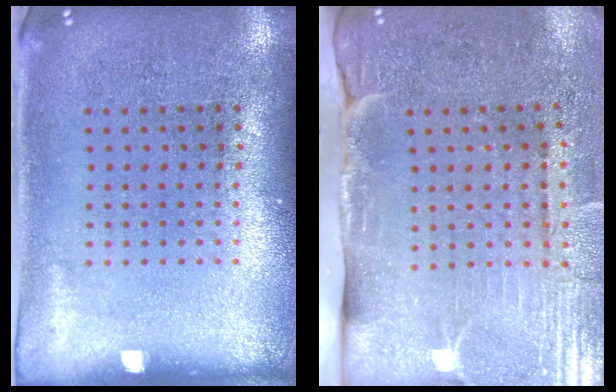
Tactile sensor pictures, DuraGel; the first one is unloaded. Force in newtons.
{"total": 4.5, "press": 3.8, "slide": 2.4}